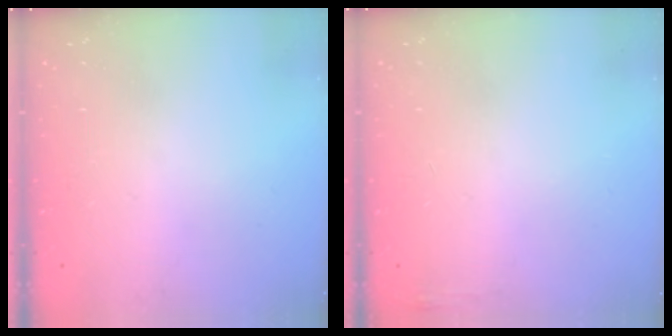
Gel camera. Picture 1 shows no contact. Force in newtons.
{"total": 3.5, "press": 3.1, "slide": 1.6}